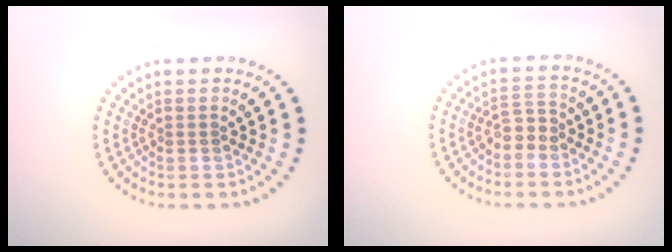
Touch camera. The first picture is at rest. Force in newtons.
{"total": 1.7, "press": 1.4, "slide": 1.0}